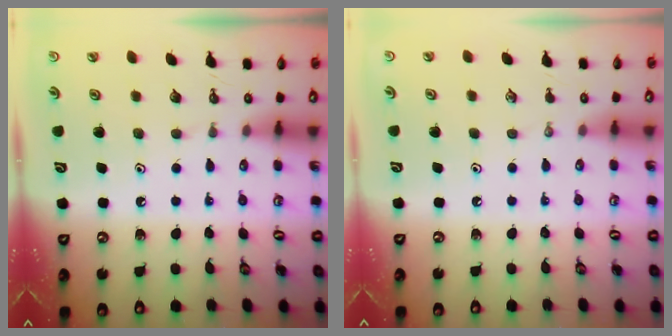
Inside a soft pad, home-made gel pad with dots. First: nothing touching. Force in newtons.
{"total": 0.0}